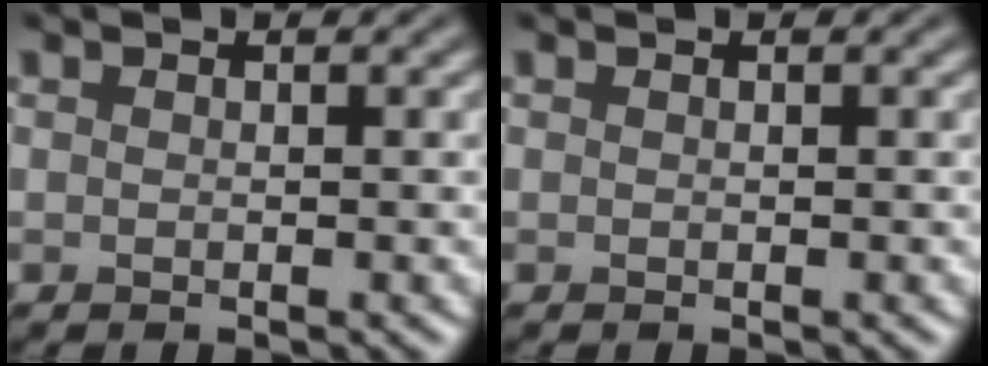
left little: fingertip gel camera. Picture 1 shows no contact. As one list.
[{"total": 0.0}]